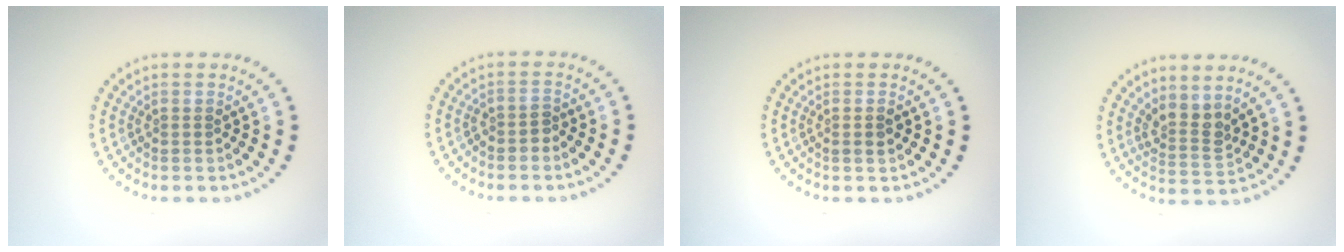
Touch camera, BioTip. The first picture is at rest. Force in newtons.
{"total": 1.1, "press": 1.0, "slide": 0.6}
{"total": 1.0, "press": 1.0, "slide": 0.4}
{"total": 2.5, "press": 1.9, "slide": 1.7}